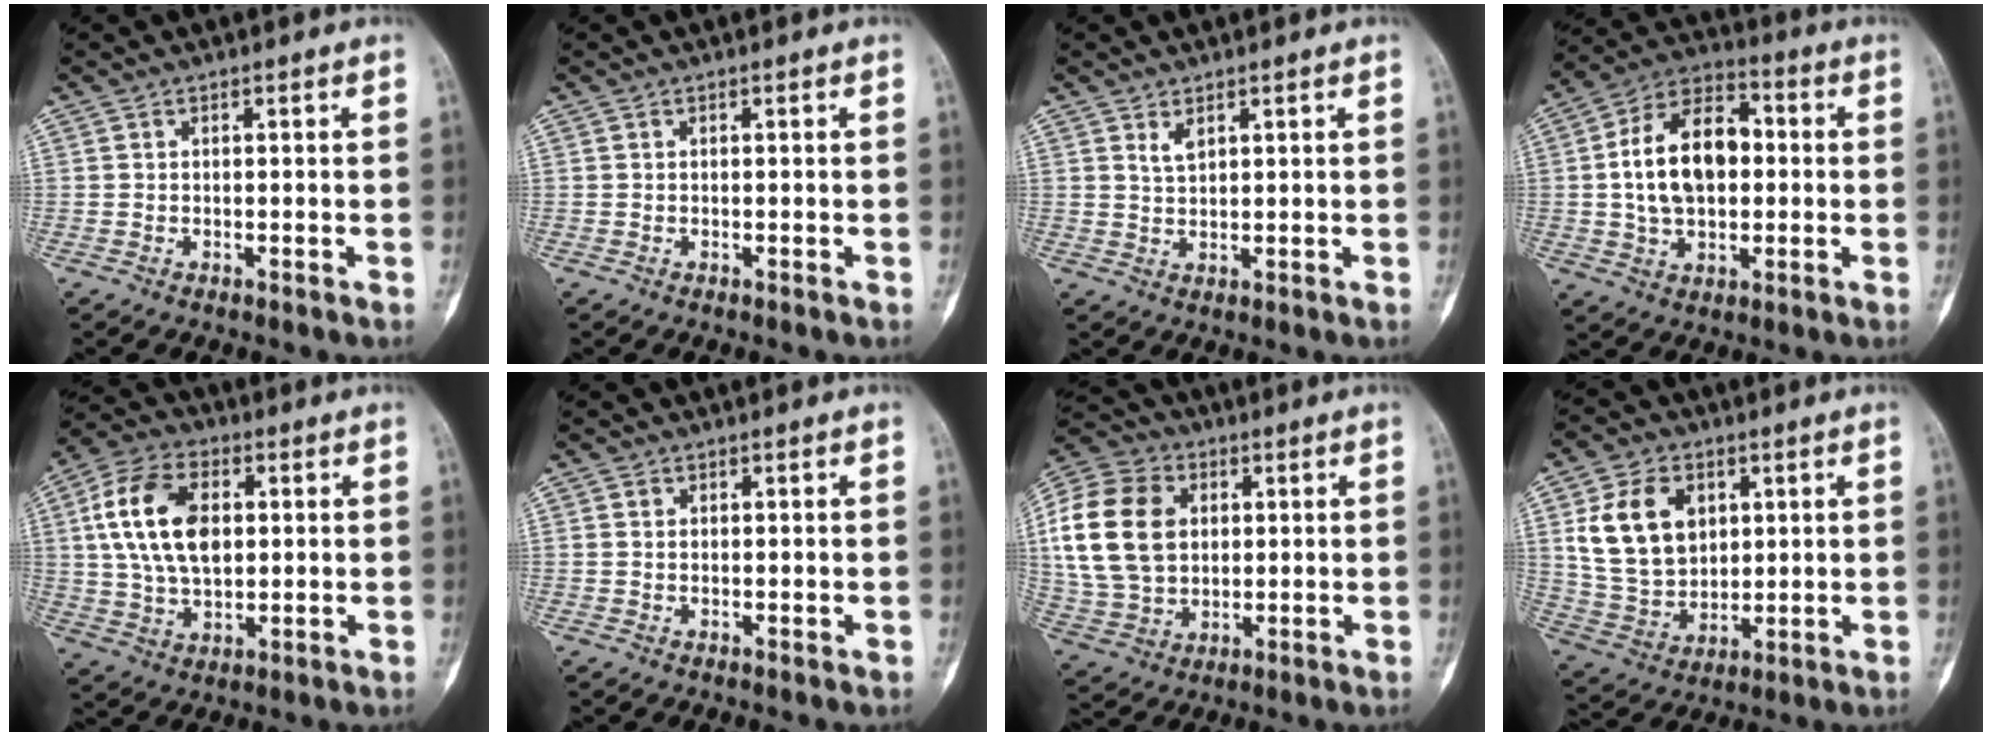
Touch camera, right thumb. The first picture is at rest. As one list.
[{"total": 0.0}, {"total": 2.2, "force": [1.4, 1.0, 1.4], "torque": [-0.023, -0.009, 0.032]}, {"total": 15.9, "force": [0.8, 10.1, 12.3], "torque": [-0.188, 0.025, 0.007]}, {"total": 15.4, "force": [2.8, 9.4, 11.8], "torque": [-0.206, 0.005, 0.050]}, {"total": 0.9, "force": [0.3, 0.8, 0.4], "torque": [-0.001, 0.002, 0.004]}, {"total": 18.5, "force": [3.3, 13.7, 11.9], "torque": [-0.216, 0.007, 0.063]}, {"total": 14.4, "force": [4.3, 10.5, 9.0], "torque": [-0.134, -0.013, 0.092]}]